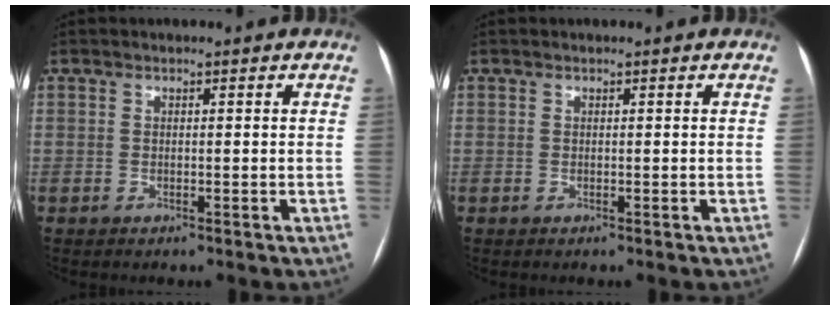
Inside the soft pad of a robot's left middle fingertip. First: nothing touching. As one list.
[{"total": 0.0}]